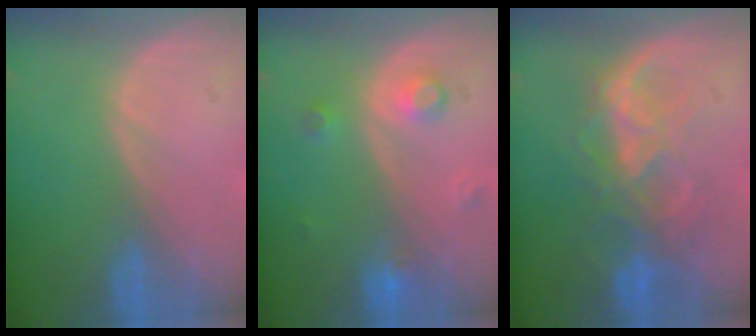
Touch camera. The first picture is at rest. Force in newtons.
{"total": 3.4, "press": 3.0, "slide": 1.6}
{"total": 8.6, "press": 7.5, "slide": 4.3}